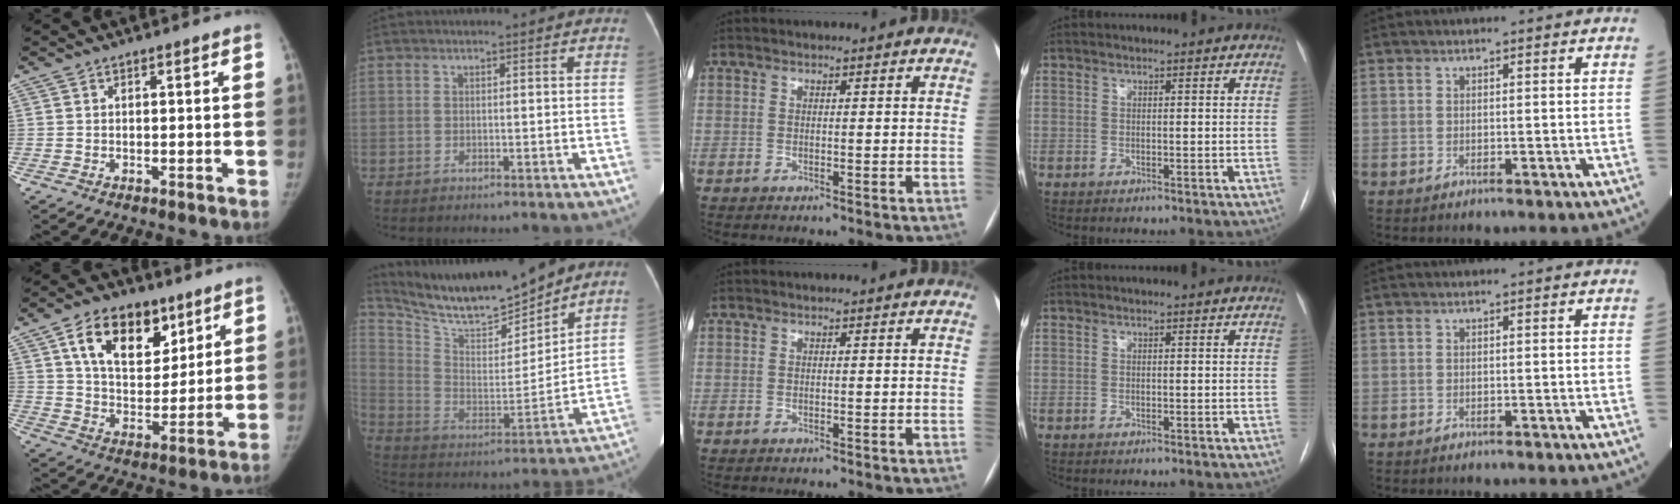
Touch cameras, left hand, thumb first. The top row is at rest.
{"thumb": {"total": 16.5, "force": [8.3, 10.1, 10.0], "torque": [-0.121, -0.035, 0.147]}, "index": {"total": 17.6, "force": [15.8, 2.4, 7.4], "torque": [-0.149, -0.006, 0.278]}}